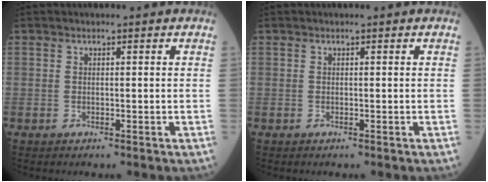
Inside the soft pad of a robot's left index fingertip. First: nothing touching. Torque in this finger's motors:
{"motor_torque": [0.00, 0.00, 0.00, 0.00]}